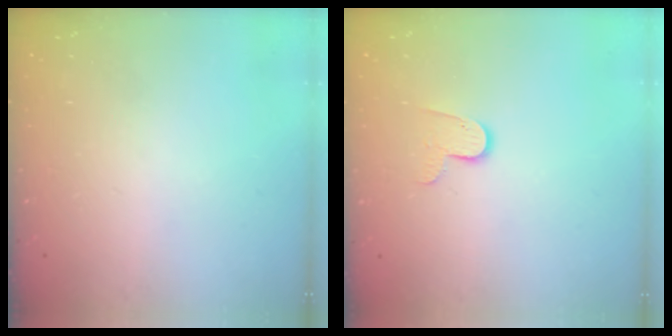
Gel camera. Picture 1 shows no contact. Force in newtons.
{"total": 7.2, "press": 7.2, "slide": 0.3}